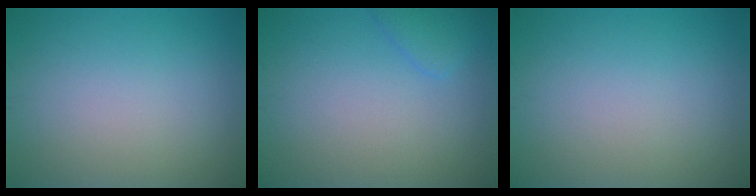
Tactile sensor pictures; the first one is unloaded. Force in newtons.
{"total": 1.6, "press": 1.6, "slide": 0.2}
{"total": 0.0}